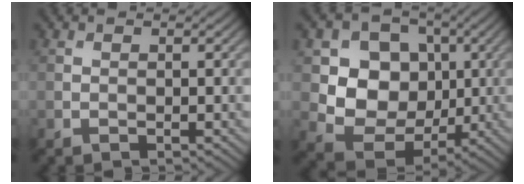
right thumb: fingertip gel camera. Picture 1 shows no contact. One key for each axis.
{"total": 9.7, "fx": 1.2, "fy": 8.3, "fz": 5.0, "tx": -0.109, "ty": -0.015, "tz": 0.011}